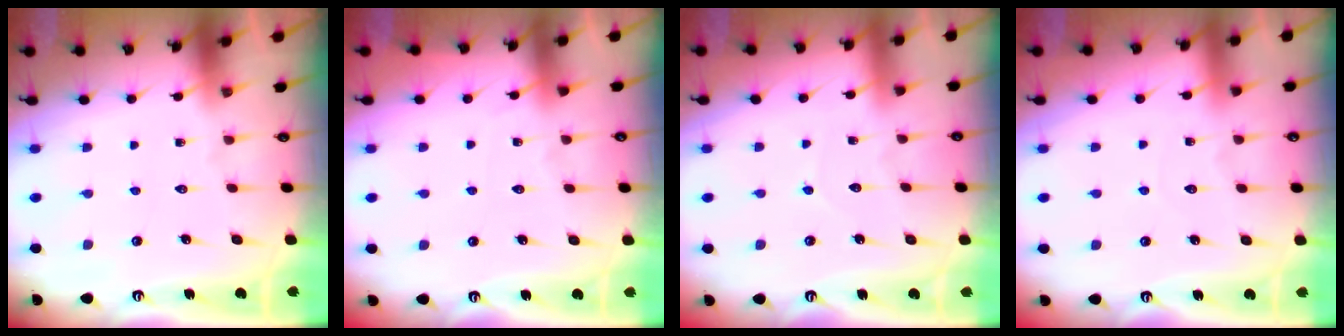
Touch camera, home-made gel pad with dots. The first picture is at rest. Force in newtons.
{"total": 3.5, "press": 3.5, "slide": 0.5}
{"total": 3.9, "press": 3.9, "slide": 0.3}
{"total": 2.8, "press": 2.8, "slide": 0.4}